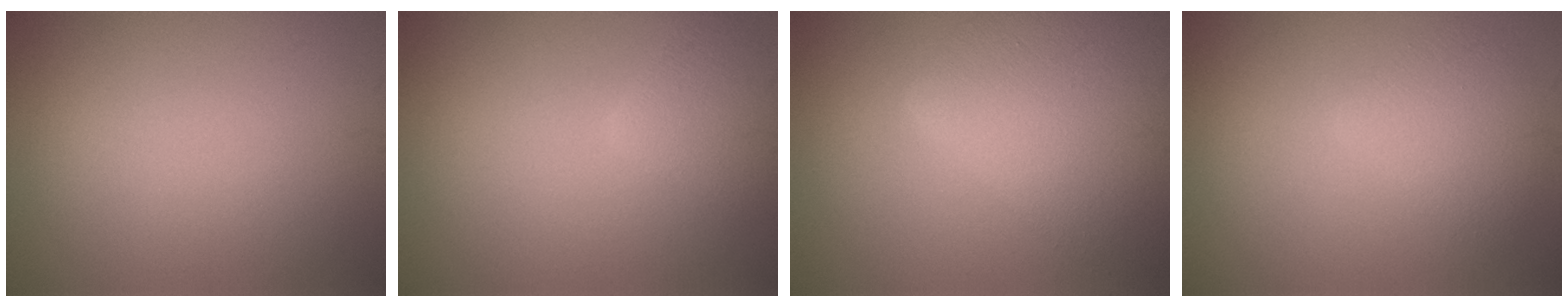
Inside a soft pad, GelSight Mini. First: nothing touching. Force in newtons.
{"total": 2.5, "press": 2.5, "slide": 0.2}
{"total": 8.9, "press": 8.9, "slide": 0.4}
{"total": 3.0, "press": 3.0, "slide": 0.2}